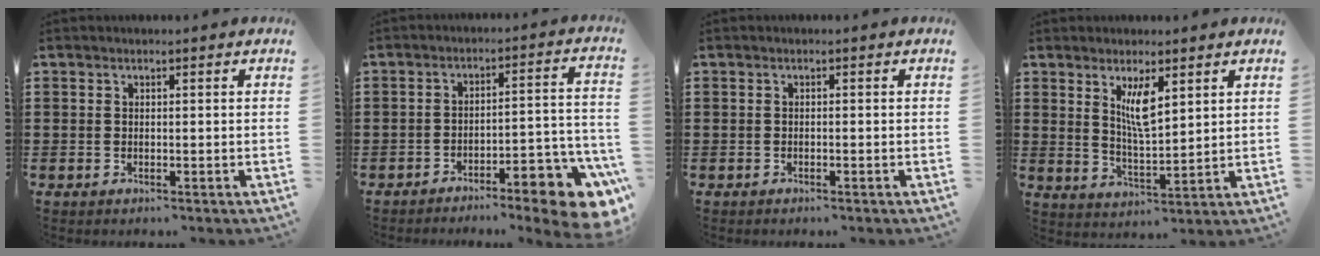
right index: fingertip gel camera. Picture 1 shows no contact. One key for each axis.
{"total": 7.5, "fx": -6.0, "fy": 1.2, "fz": 4.4, "tx": -0.054, "ty": 0.002, "tz": -0.110}
{"total": 0.6, "fx": -0.6, "fy": -0.1, "fz": 0.2, "tx": -0.005, "ty": -0.003, "tz": -0.011}
{"total": 5.7, "fx": 2.7, "fy": 1.6, "fz": 4.8, "tx": -0.093, "ty": -0.001, "tz": 0.045}